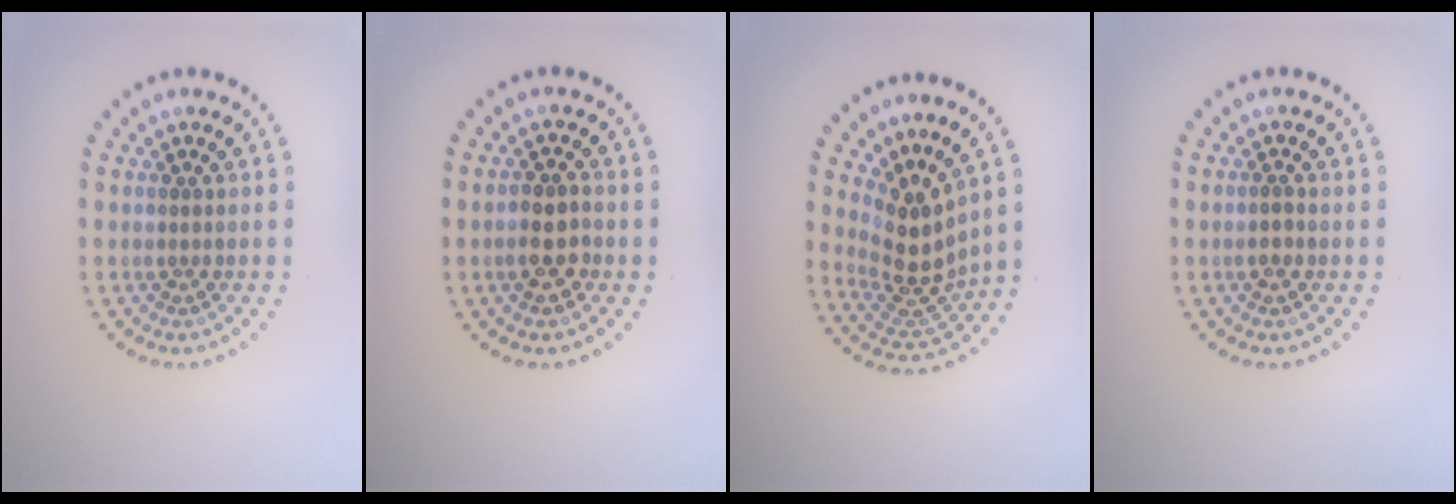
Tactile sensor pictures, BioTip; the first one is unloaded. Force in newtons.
{"total": 2.5, "press": 2.4, "slide": 0.6}
{"total": 4.1, "press": 3.0, "slide": 2.7}
{"total": 0.6, "press": 0.5, "slide": 0.3}